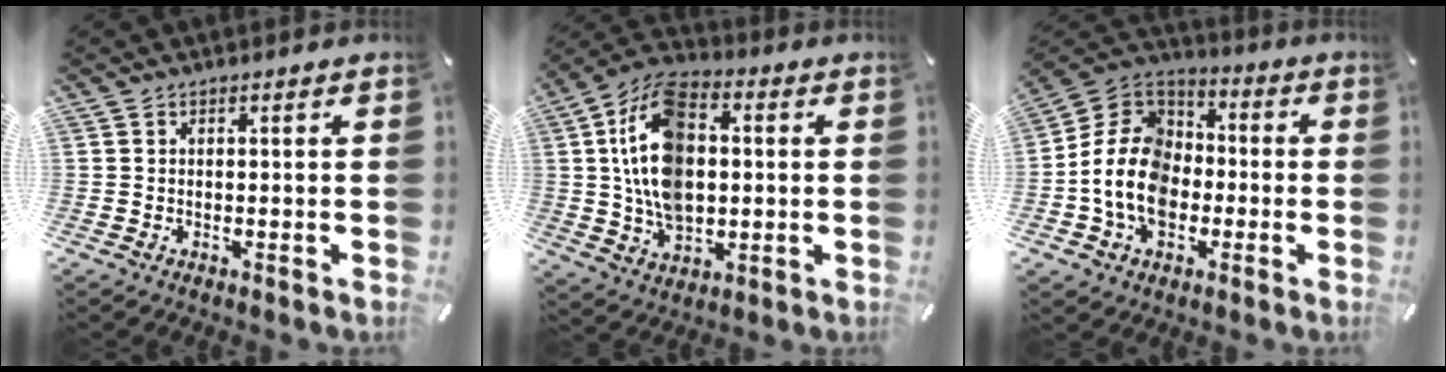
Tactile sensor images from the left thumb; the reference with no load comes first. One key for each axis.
{"total": 16.5, "fx": 1.1, "fy": 11.2, "fz": 12.1, "tx": -0.266, "ty": 0.010, "tz": 0.020}
{"total": 14.5, "fx": -4.0, "fy": 11.6, "fz": 7.7, "tx": -0.178, "ty": 0.025, "tz": -0.075}